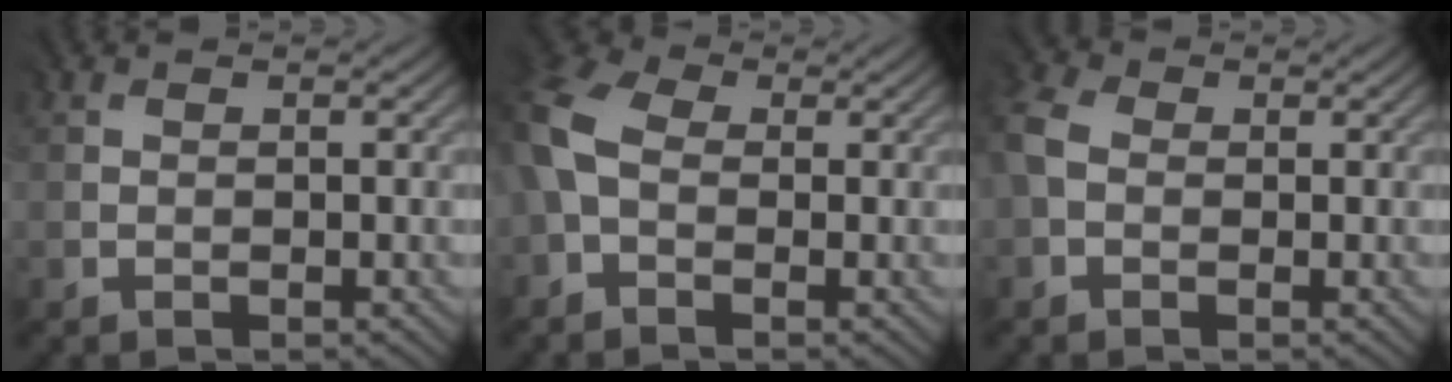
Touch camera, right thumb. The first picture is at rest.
{"total": 7.9, "force": [-0.5, 5.5, 5.7], "torque": [-0.170, -0.002, -0.016]}
{"total": 3.9, "force": [-0.3, 3.2, 2.3], "torque": [-0.080, 0.001, -0.012]}